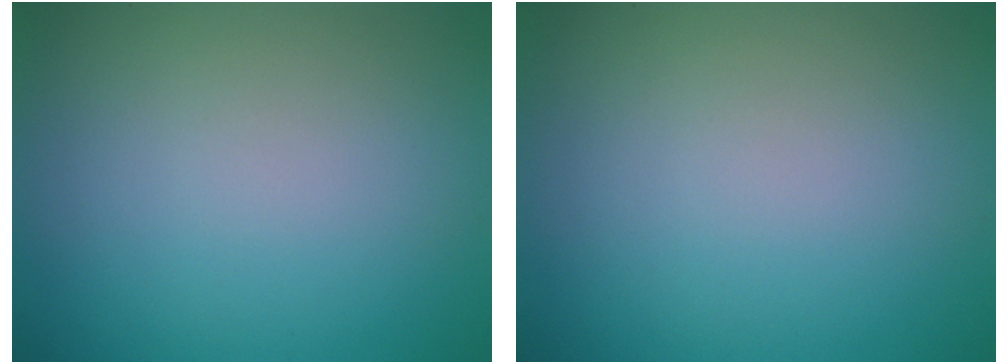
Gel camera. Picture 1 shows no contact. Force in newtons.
{"total": 0.0}